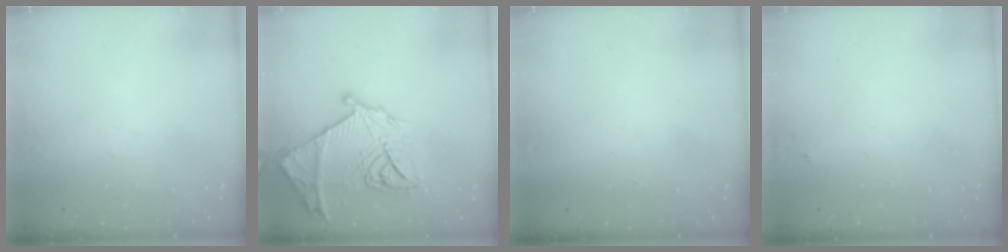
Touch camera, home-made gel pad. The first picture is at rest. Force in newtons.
{"total": 22.2, "press": 22.1, "slide": 2.4}
{"total": 1.6, "press": 1.6, "slide": 0.1}
{"total": 2.7, "press": 2.7, "slide": 0.4}